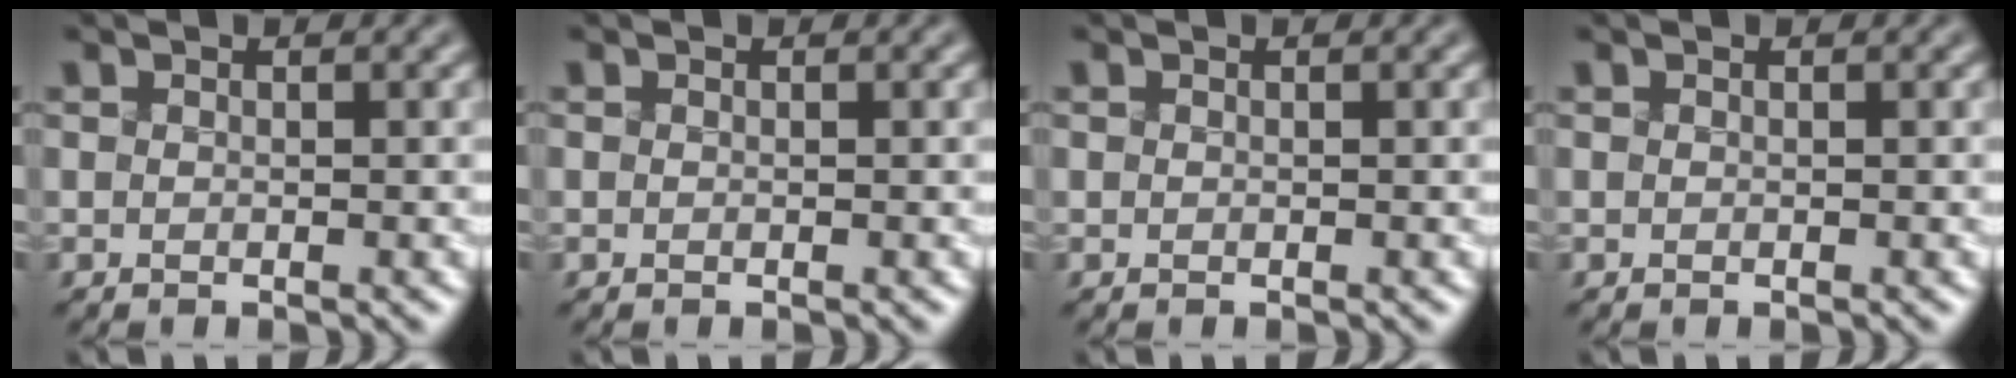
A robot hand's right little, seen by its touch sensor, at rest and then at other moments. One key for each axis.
{"total": 0.0}
{"total": 0.0}
{"total": 0.0}